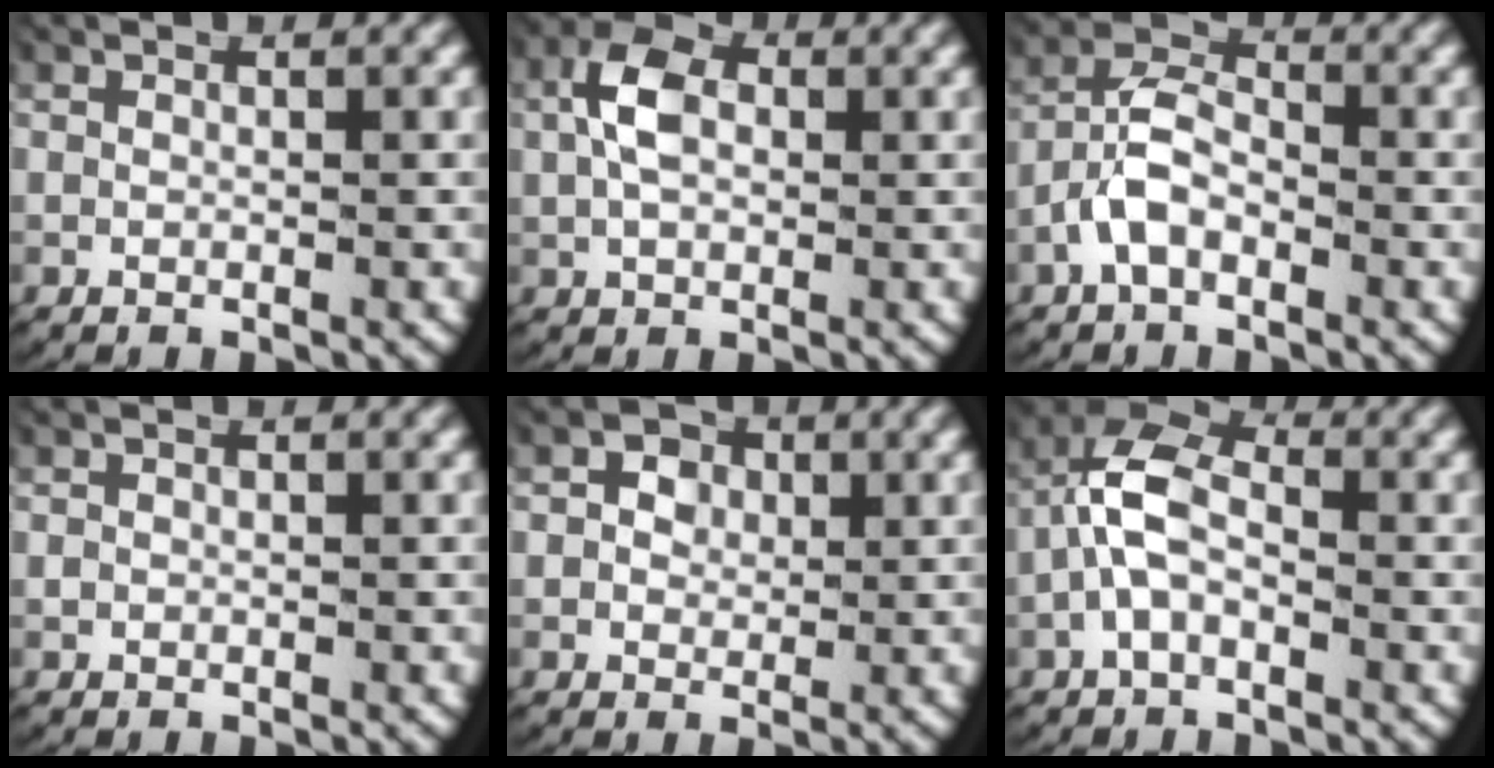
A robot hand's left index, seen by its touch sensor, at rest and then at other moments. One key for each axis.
{"total": 4.2, "fx": 0.9, "fy": 2.6, "fz": 3.2, "tx": -0.066, "ty": 0.006, "tz": 0.013}
{"total": 4.6, "fx": -1.3, "fy": 3.2, "fz": 3.0, "tx": -0.060, "ty": -0.003, "tz": -0.029}
{"total": 0.0}
{"total": 2.4, "fx": 0.6, "fy": 2.1, "fz": 1.1, "tx": -0.015, "ty": -0.006, "tz": 0.010}
{"total": 4.6, "fx": -0.1, "fy": 2.9, "fz": 3.6, "tx": -0.074, "ty": -0.001, "tz": -0.008}